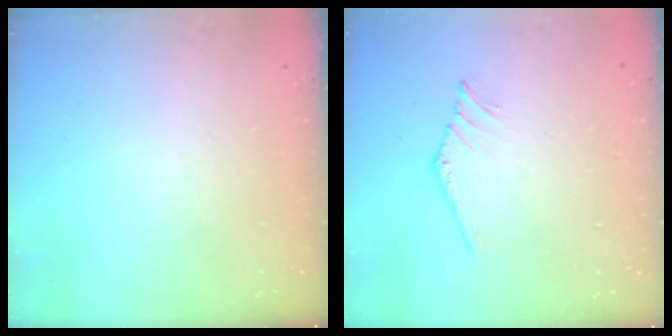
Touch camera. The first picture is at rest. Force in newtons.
{"total": 0.5, "press": 0.5, "slide": 0.2}